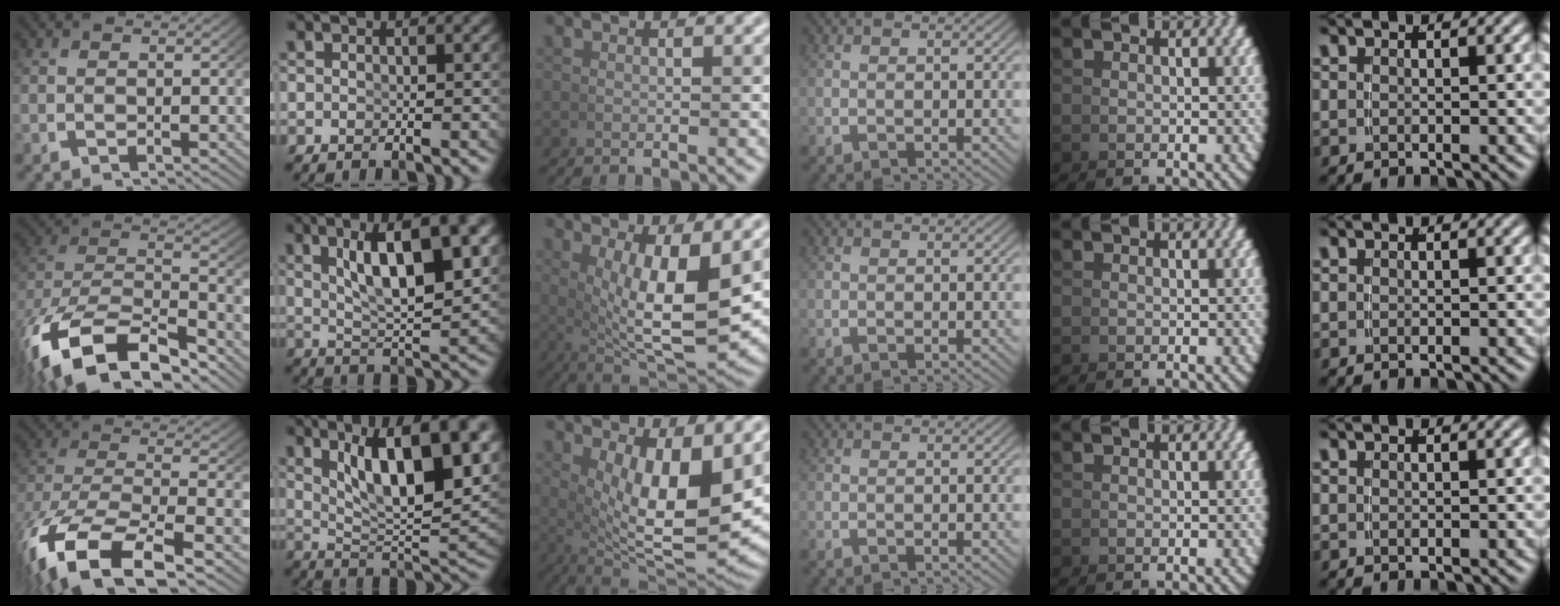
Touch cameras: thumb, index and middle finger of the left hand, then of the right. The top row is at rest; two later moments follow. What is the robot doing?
{"motion": "lift_and_place", "object": "cup"}